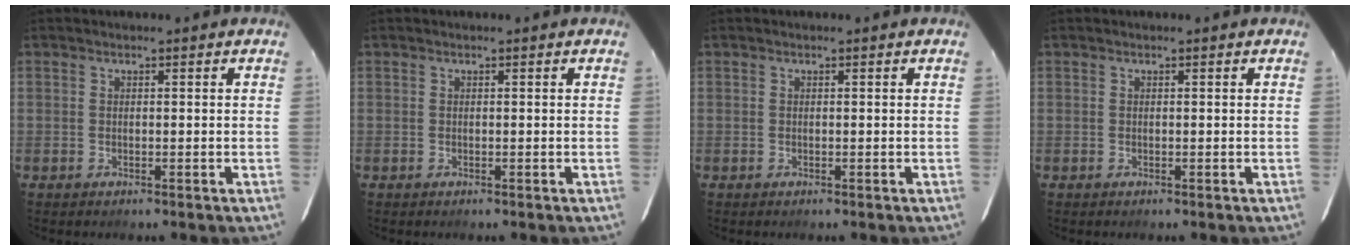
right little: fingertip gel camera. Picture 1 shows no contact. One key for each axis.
{"total": 0.0}
{"total": 0.0}
{"total": 0.0}